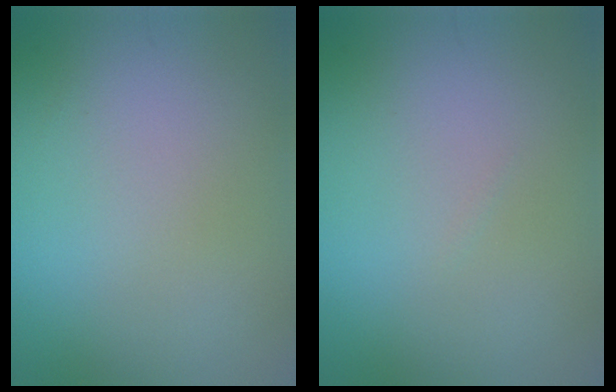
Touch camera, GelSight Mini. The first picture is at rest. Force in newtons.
{"total": 0.0}